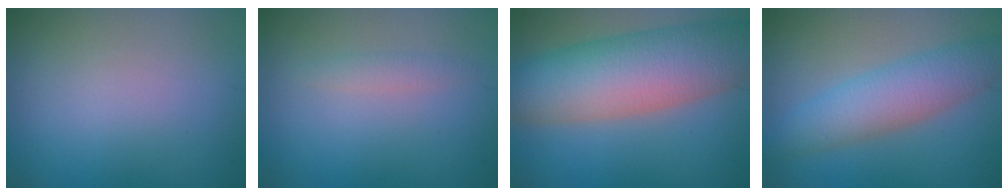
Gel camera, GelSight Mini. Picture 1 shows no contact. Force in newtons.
{"total": 1.1, "press": 1.1, "slide": 0.1}
{"total": 10.4, "press": 10.4, "slide": 0.6}
{"total": 5.0, "press": 5.0, "slide": 0.1}